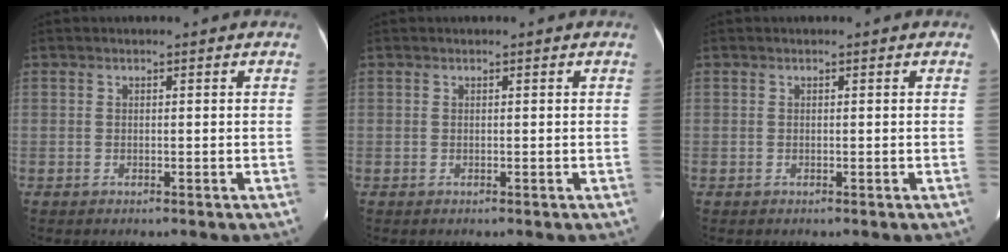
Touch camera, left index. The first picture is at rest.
{"total": 0.0}
{"total": 0.0}